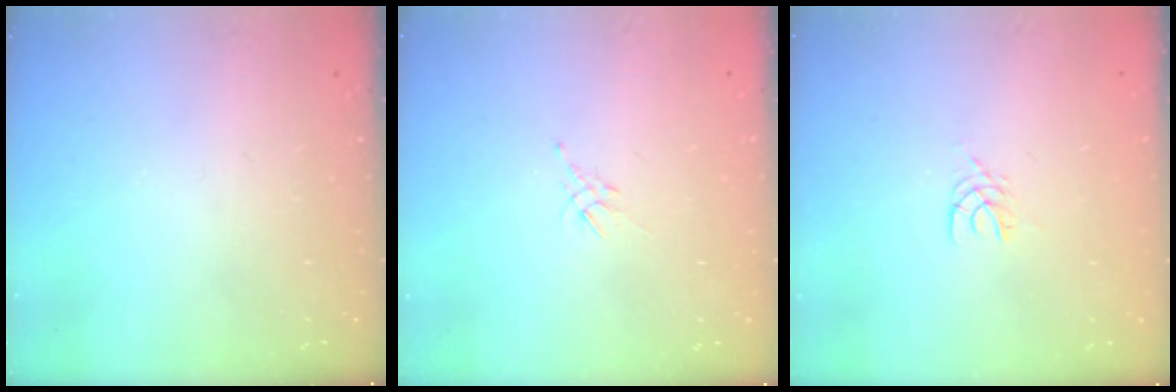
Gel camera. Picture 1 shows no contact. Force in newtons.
{"total": 2.1, "press": 2.0, "slide": 0.5}
{"total": 2.5, "press": 2.5, "slide": 0.4}